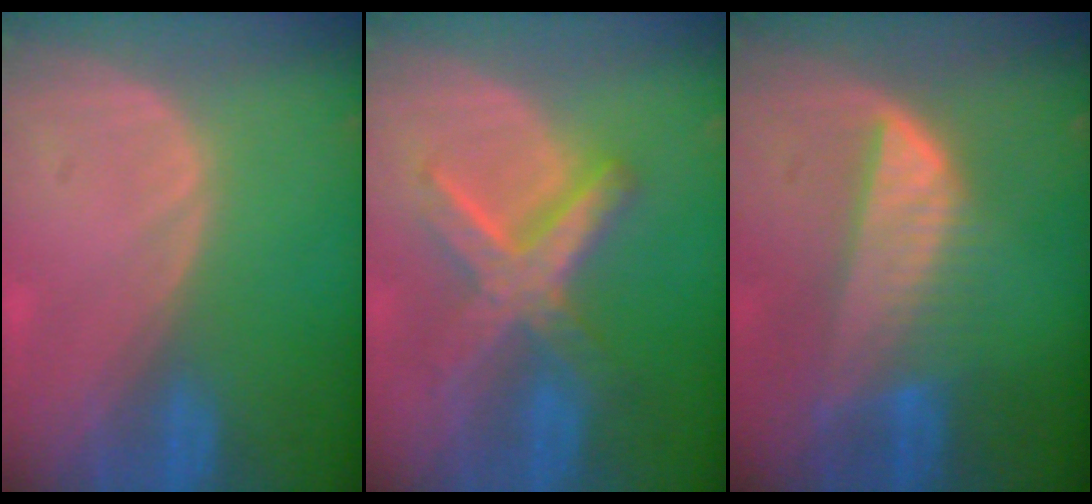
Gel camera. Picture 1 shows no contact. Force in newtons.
{"total": 7.7, "press": 7.7, "slide": 0.7}
{"total": 7.3, "press": 6.9, "slide": 2.6}